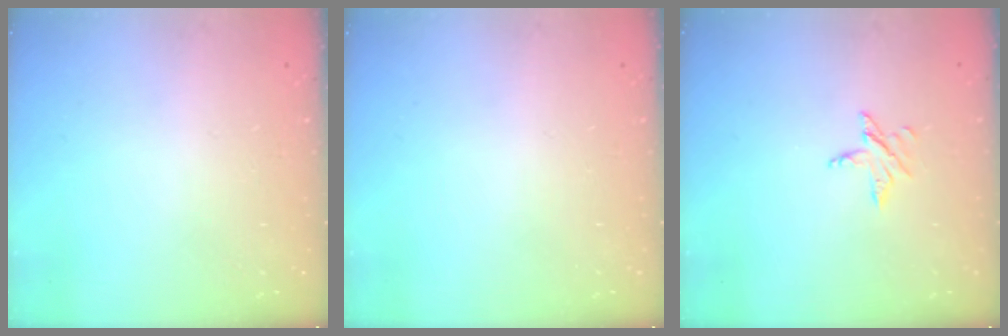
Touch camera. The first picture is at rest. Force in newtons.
{"total": 0.0}
{"total": 3.8, "press": 3.7, "slide": 0.3}